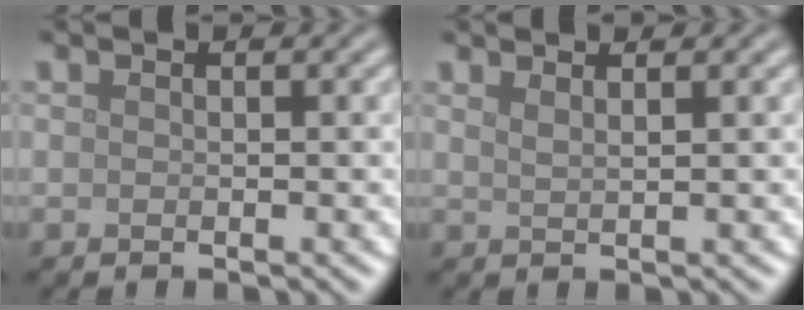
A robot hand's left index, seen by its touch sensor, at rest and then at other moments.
{"total": 1.7, "force": [1.2, 0.7, 1.0], "torque": [-0.002, 0.004, 0.005]}